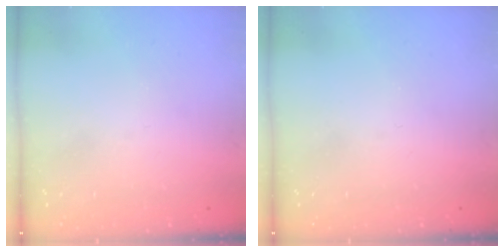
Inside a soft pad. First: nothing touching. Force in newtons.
{"total": 0.0}